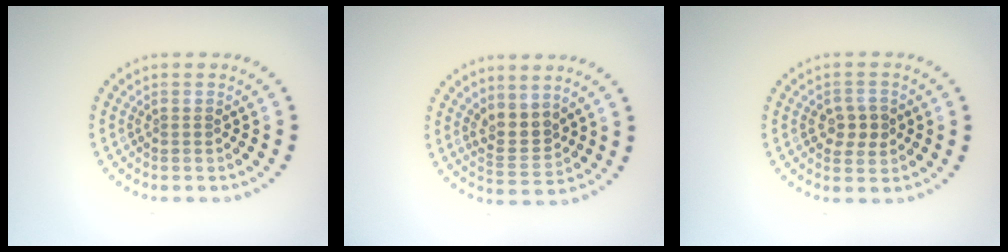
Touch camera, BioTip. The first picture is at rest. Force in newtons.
{"total": 2.8, "press": 2.5, "slide": 1.3}
{"total": 2.6, "press": 2.6, "slide": 0.2}